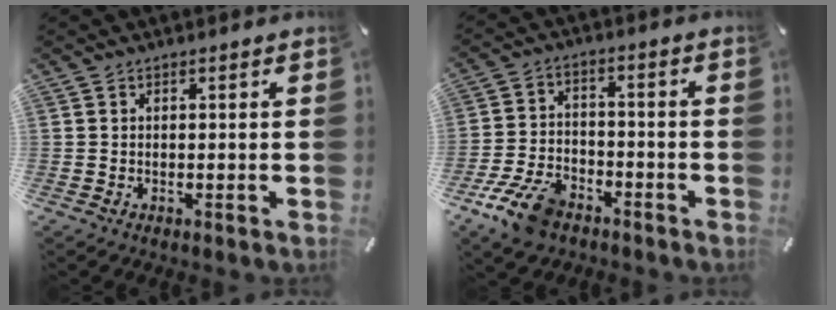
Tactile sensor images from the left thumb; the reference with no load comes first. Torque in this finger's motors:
{"motor_torque": [0.57, 1.53, 0.16, 0.12, 0.30]}